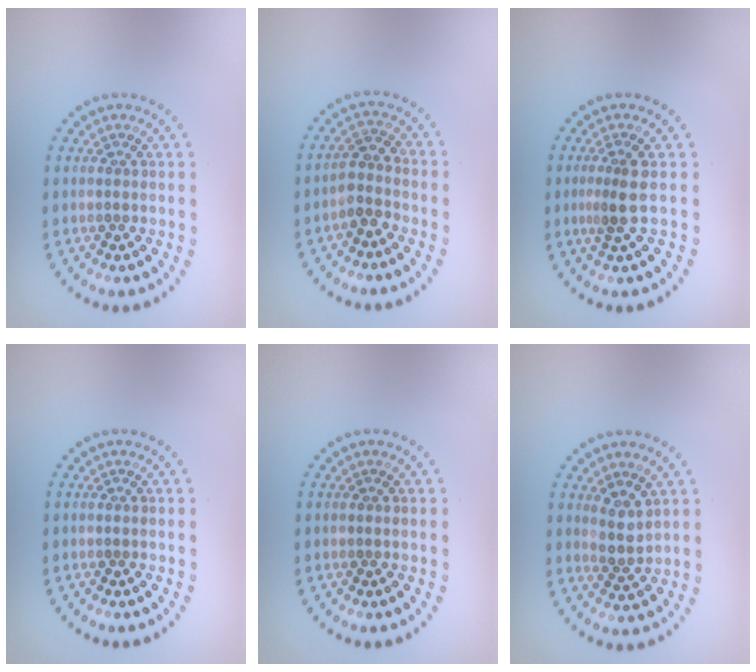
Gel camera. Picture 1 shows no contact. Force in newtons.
{"total": 2.3, "press": 1.9, "slide": 1.3}
{"total": 2.2, "press": 1.8, "slide": 1.4}
{"total": 0.0}
{"total": 0.0}
{"total": 2.1, "press": 1.7, "slide": 1.2}